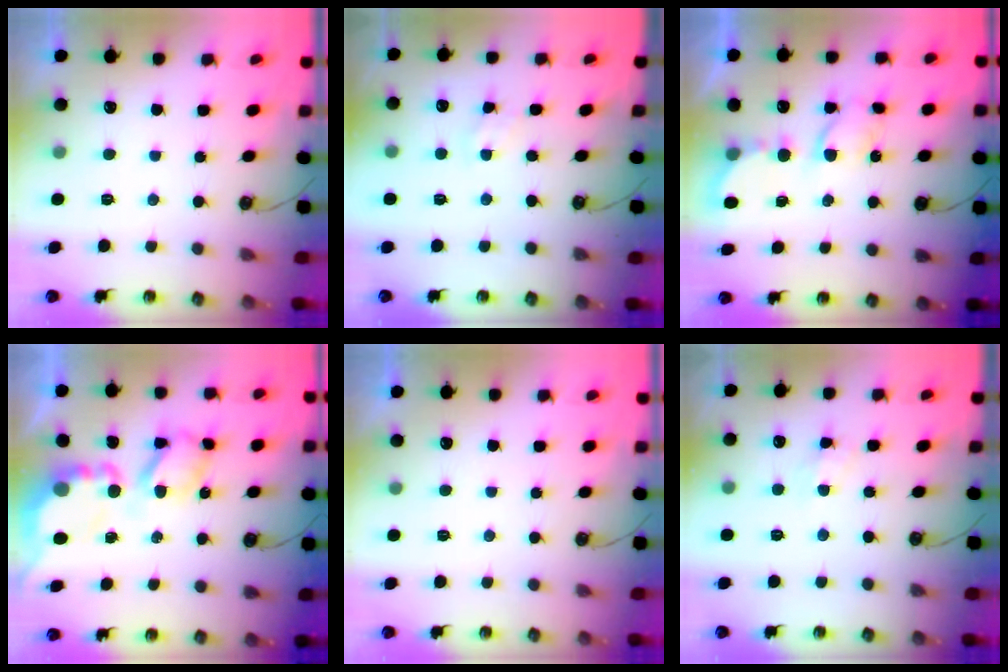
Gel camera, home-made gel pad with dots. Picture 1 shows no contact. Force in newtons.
{"total": 2.4, "press": 2.3, "slide": 0.4}
{"total": 6.5, "press": 6.5, "slide": 0.3}
{"total": 9.5, "press": 9.5, "slide": 0.6}
{"total": 0.0}
{"total": 4.4, "press": 4.3, "slide": 0.6}